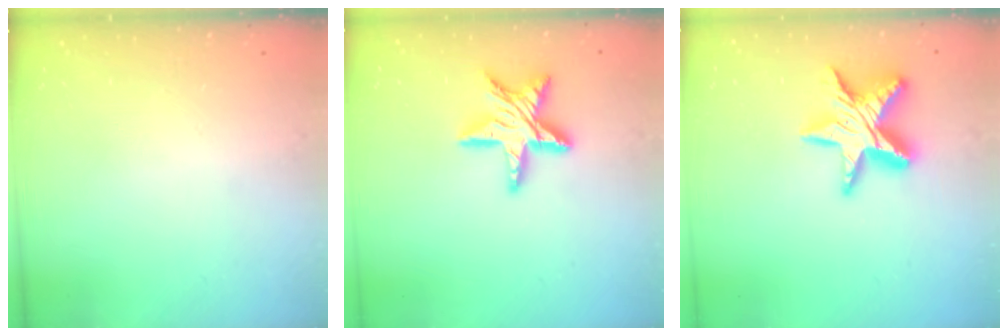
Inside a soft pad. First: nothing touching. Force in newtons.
{"total": 15.0, "press": 14.9, "slide": 1.3}
{"total": 15.7, "press": 15.7, "slide": 1.4}